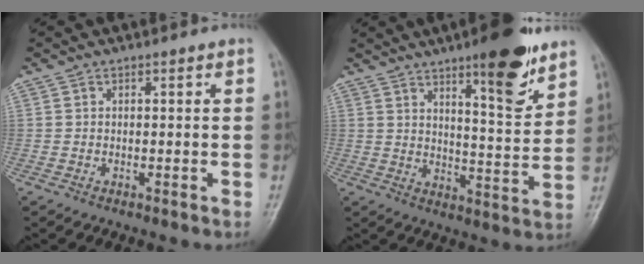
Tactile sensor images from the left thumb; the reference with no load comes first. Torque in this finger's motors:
{"motor_torque": [1.99, 1.08, 1.32, -1.34, 0.32]}